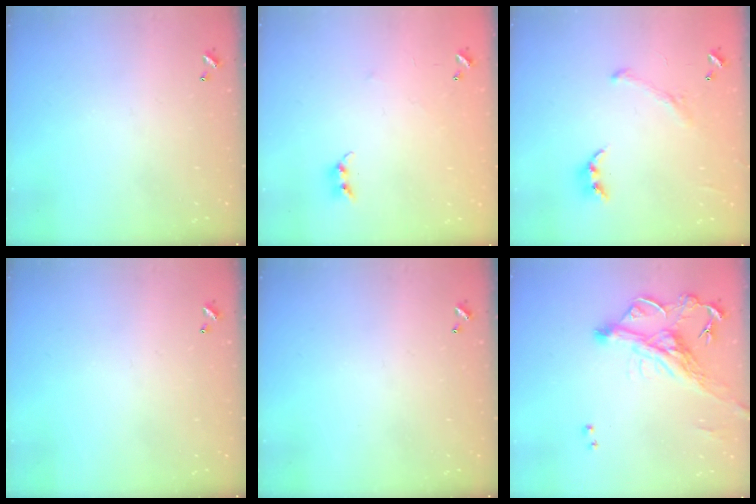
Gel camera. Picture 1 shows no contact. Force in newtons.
{"total": 5.1, "press": 4.9, "slide": 1.1}
{"total": 1.6, "press": 1.4, "slide": 0.8}
{"total": 0.0}
{"total": 0.0}
{"total": 5.2, "press": 4.8, "slide": 1.8}